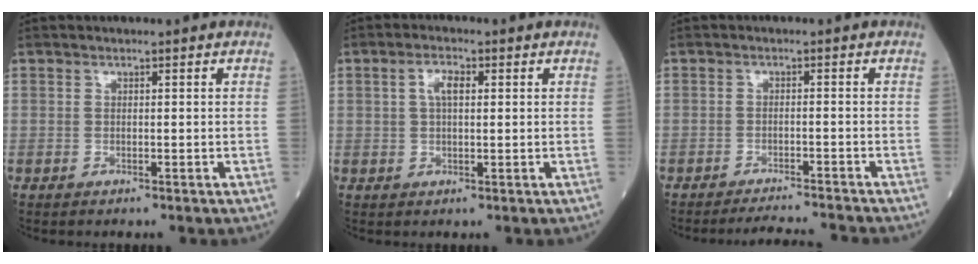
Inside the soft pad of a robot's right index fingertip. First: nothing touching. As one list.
[{"total": 3.2, "force": [0.9, 1.1, 2.8], "torque": [-0.057, 0.007, 0.017]}, {"total": 6.5, "force": [-6.3, -0.8, 1.0], "torque": [-0.011, -0.005, -0.094]}]